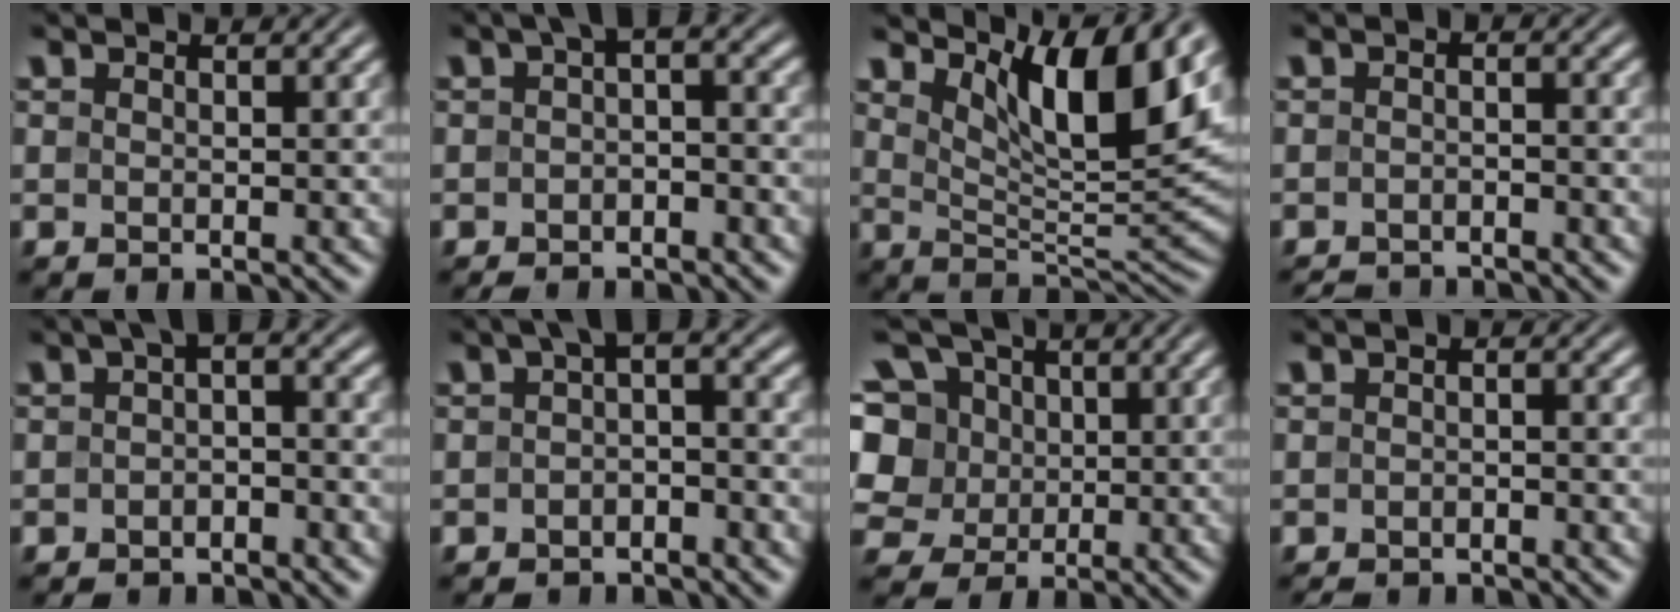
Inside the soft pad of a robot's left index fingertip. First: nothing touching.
{"total": 3.4, "force": [-1.1, 1.7, 2.8], "torque": [-0.036, 0.010, -0.027]}
{"total": 9.7, "force": [5.2, 2.7, 7.8], "torque": [-0.122, -0.008, 0.089]}
{"total": 3.4, "force": [-3.1, 0.8, 1.0], "torque": [-0.016, -0.006, -0.055]}
{"total": 3.2, "force": [-1.0, 1.8, 2.4], "torque": [-0.026, 0.010, -0.027]}
{"total": 3.3, "force": [-1.1, 1.8, 2.6], "torque": [-0.027, 0.011, -0.030]}
{"total": 9.9, "force": [2.5, 8.5, 4.5], "torque": [-0.111, 0.027, 0.028]}
{"total": 2.2, "force": [-1.8, 0.7, 1.0], "torque": [-0.014, -0.001, -0.032]}